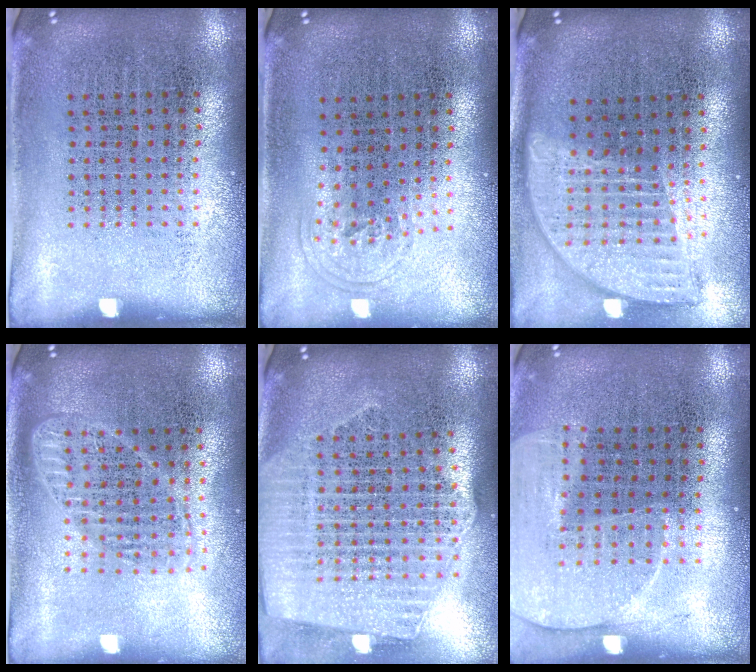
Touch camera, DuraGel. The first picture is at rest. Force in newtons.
{"total": 0.9, "press": 0.6, "slide": 0.6}
{"total": 1.9, "press": 1.5, "slide": 1.2}
{"total": 1.8, "press": 1.5, "slide": 0.9}
{"total": 2.4, "press": 2.2, "slide": 1.2}
{"total": 1.3, "press": 1.3, "slide": 0.3}